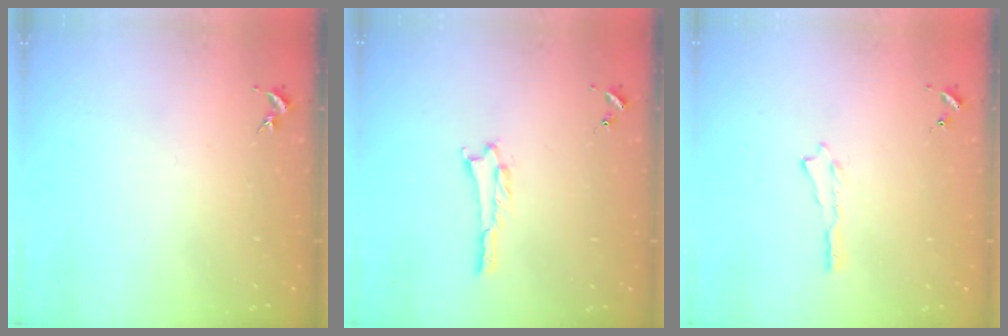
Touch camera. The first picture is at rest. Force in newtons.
{"total": 0.6, "press": 0.6, "slide": 0.1}
{"total": 0.0}